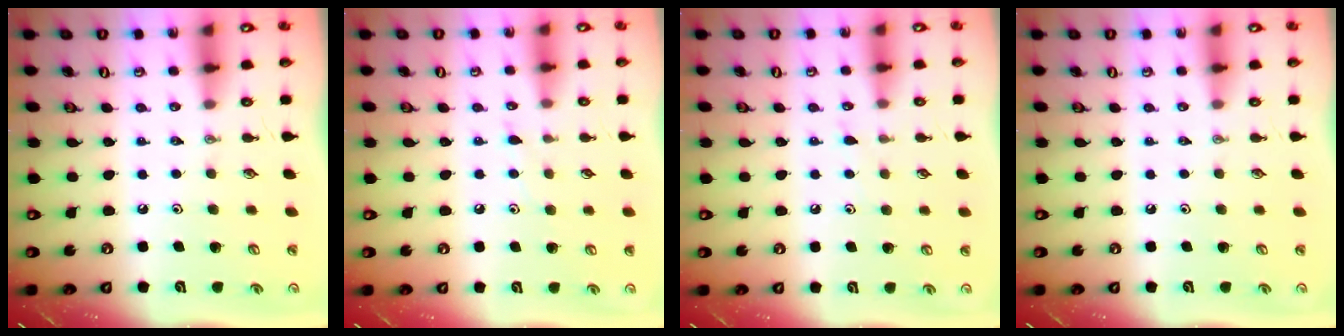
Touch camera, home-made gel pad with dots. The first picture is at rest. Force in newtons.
{"total": 5.1, "press": 5.0, "slide": 0.6}
{"total": 5.5, "press": 5.4, "slide": 0.7}
{"total": 0.0}